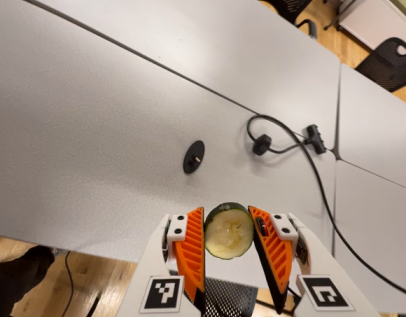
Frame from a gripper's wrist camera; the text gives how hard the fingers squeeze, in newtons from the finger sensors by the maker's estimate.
{"total": 4.4, "left": 4.6, "right": 4.2}